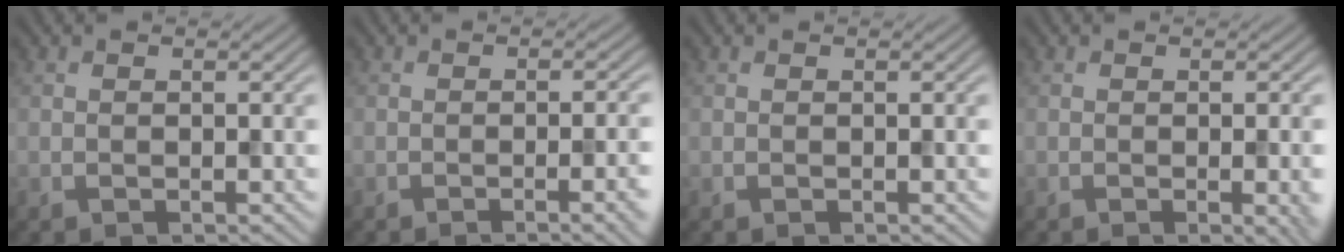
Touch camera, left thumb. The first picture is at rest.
{"total": 5.0, "force": [-1.6, 1.3, 4.6], "torque": [-0.053, 0.000, -0.021]}
{"total": 0.0}
{"total": 3.3, "force": [-0.7, 0.7, 3.1], "torque": [-0.039, -0.002, -0.009]}